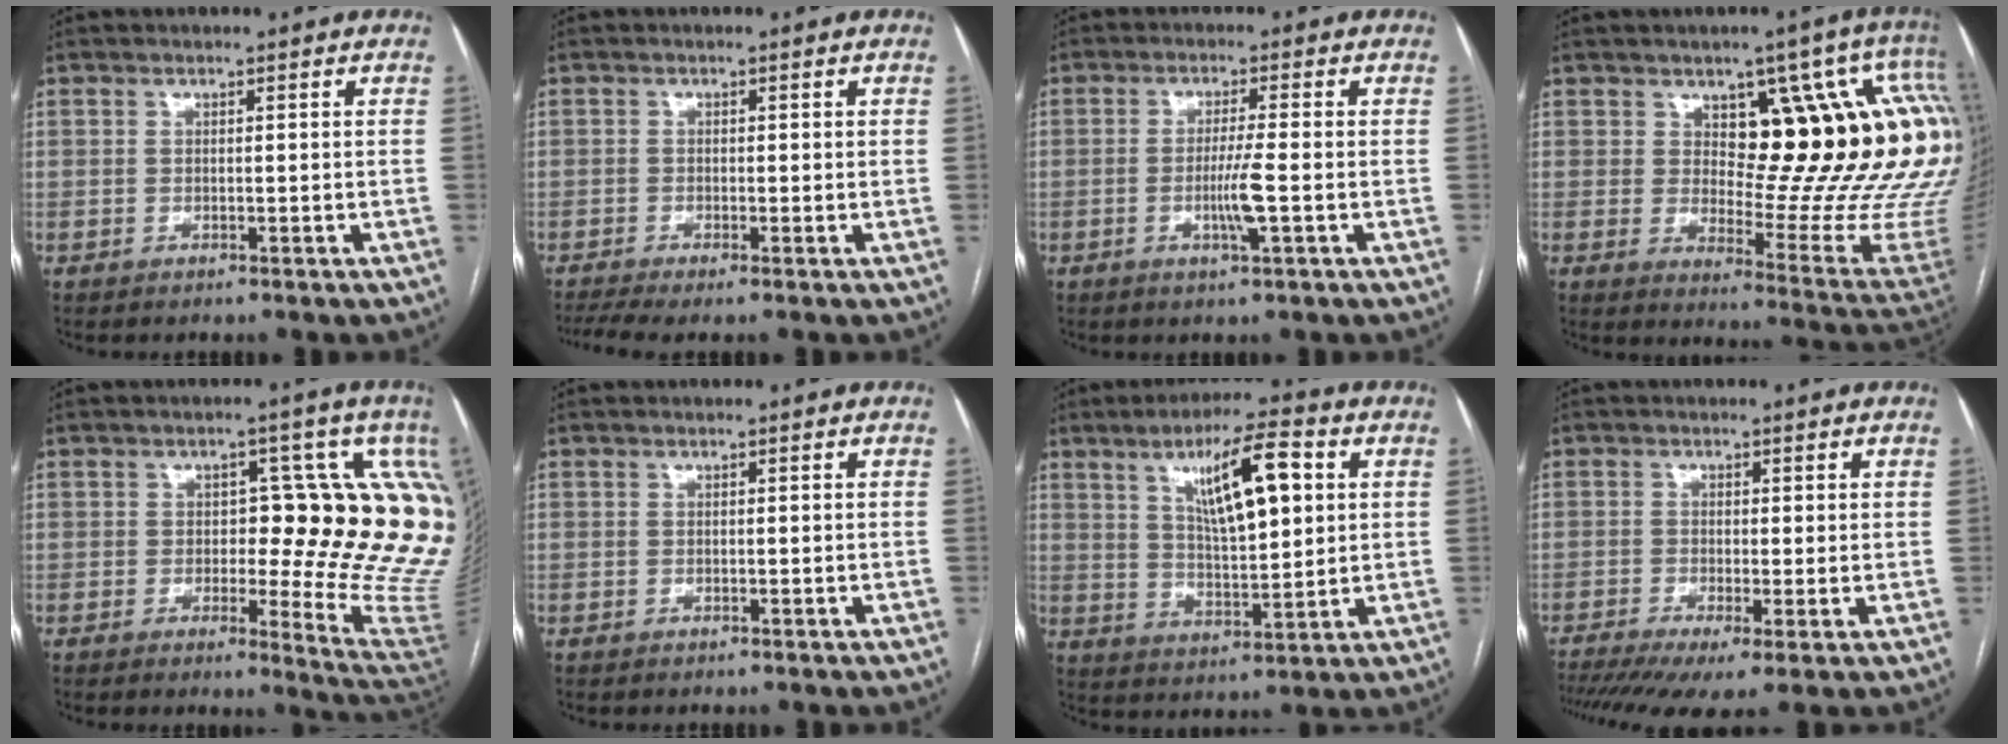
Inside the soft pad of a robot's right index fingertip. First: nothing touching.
{"total": 3.3, "force": [-1.7, 0.8, 2.7], "torque": [-0.056, -0.005, -0.034]}
{"total": 4.8, "force": [-1.2, -0.4, 4.6], "torque": [-0.087, -0.009, -0.023]}
{"total": 21.7, "force": [6.8, 6.3, 19.6], "torque": [-0.195, 0.007, 0.100]}
{"total": 15.9, "force": [2.5, 5.5, 14.8], "torque": [-0.142, 0.009, 0.026]}
{"total": 0.0}
{"total": 12.0, "force": [4.3, 2.7, 10.9], "torque": [-0.186, 0.009, 0.077]}
{"total": 8.9, "force": [-4.8, 2.5, 7.2], "torque": [-0.133, -0.013, -0.082]}